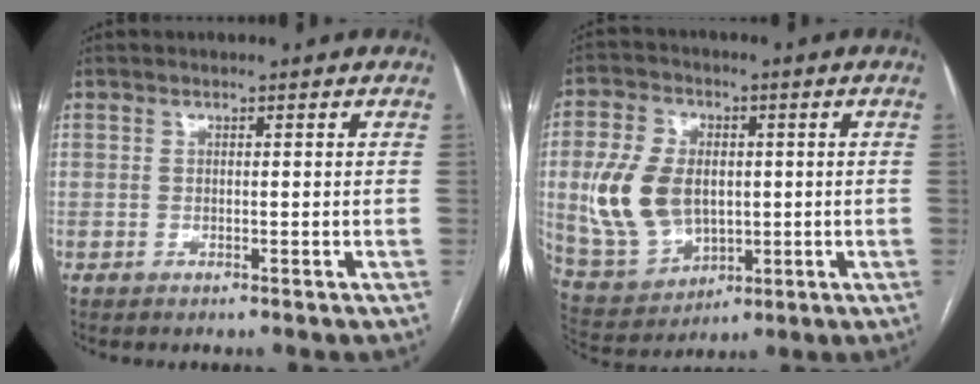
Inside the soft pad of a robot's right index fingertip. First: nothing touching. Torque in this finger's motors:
{"motor_torque": [0.61, 0.02, 0.36, 0.17]}